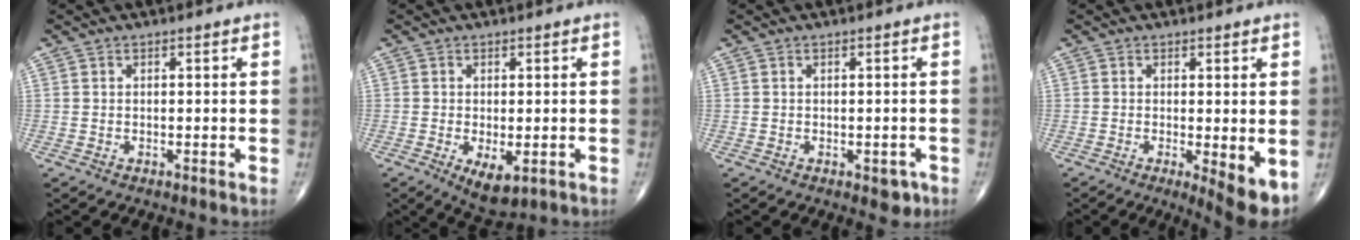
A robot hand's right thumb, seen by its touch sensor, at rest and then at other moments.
{"total": 5.6, "force": [-1.7, 2.7, 4.6], "torque": [-0.075, -0.014, -0.019]}
{"total": 1.7, "force": [-0.8, 1.1, 1.0], "torque": [-0.002, 0.001, -0.008]}
{"total": 6.0, "force": [-1.1, 1.6, 5.7], "torque": [-0.083, -0.018, -0.015]}